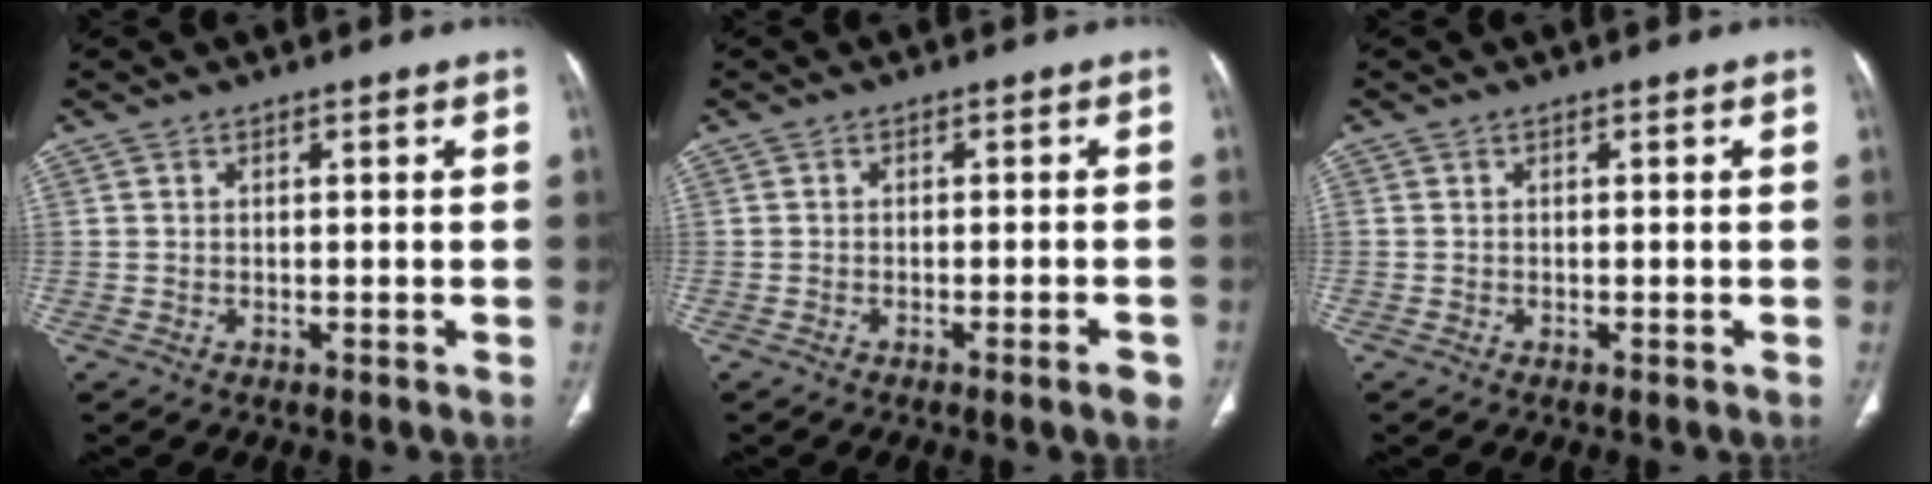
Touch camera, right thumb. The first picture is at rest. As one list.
[{"total": 3.2, "force": [-1.8, 0.3, 2.6], "torque": [-0.031, 0.002, -0.026]}, {"total": 0.0}]